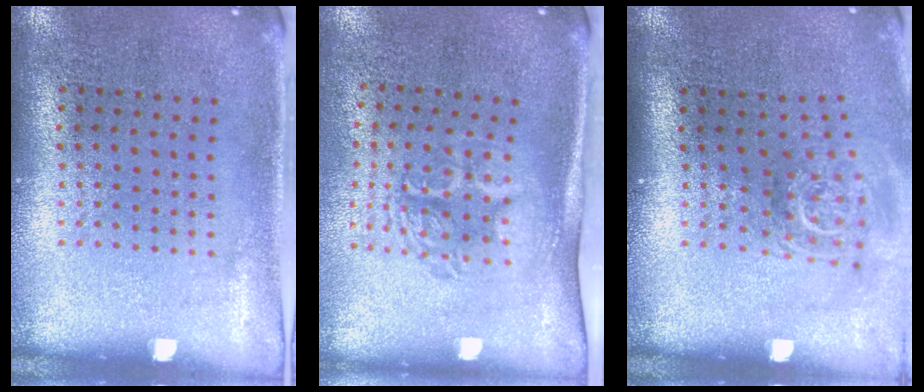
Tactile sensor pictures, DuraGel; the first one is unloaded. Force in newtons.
{"total": 1.7, "press": 1.3, "slide": 1.1}
{"total": 1.9, "press": 1.3, "slide": 1.4}